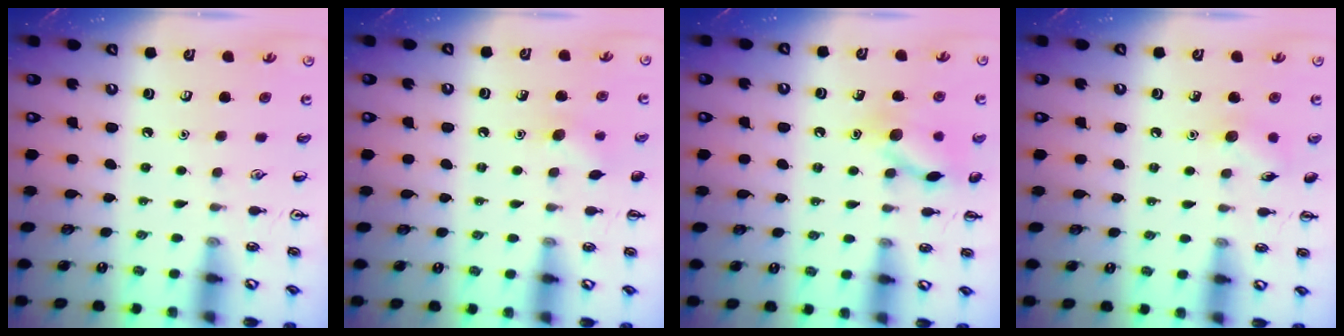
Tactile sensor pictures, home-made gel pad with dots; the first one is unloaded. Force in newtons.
{"total": 7.0, "press": 6.7, "slide": 1.9}
{"total": 12.0, "press": 12.0, "slide": 0.7}
{"total": 6.0, "press": 5.8, "slide": 1.5}